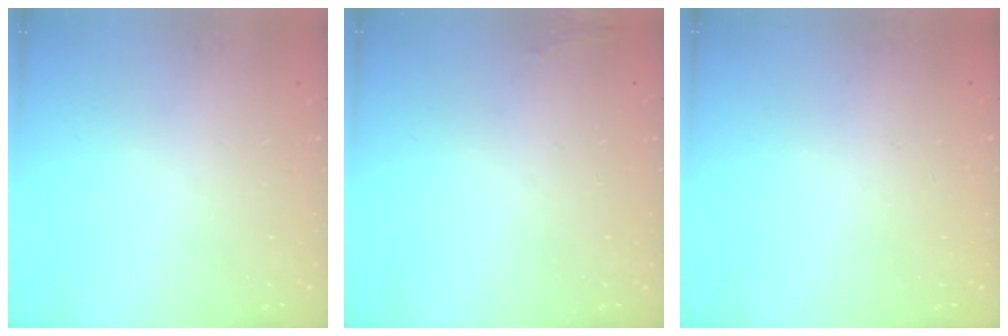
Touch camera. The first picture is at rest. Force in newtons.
{"total": 7.0, "press": 4.6, "slide": 5.3}
{"total": 0.0}